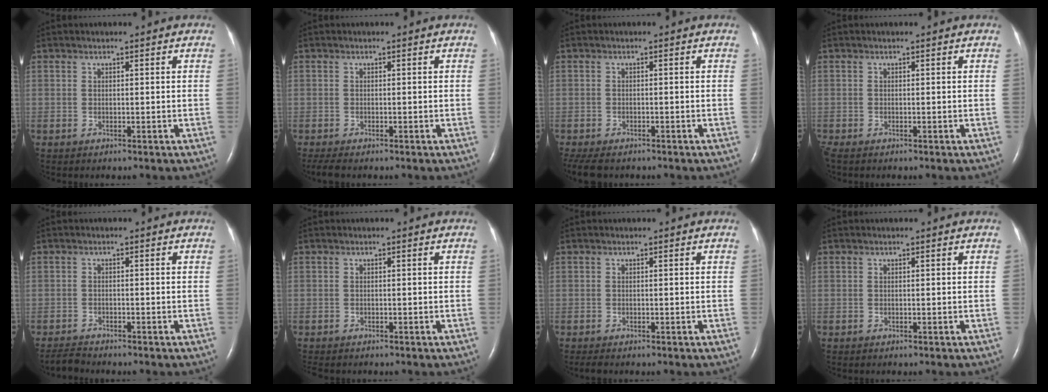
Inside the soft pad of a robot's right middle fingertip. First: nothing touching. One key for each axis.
{"total": 2.6, "fx": -2.1, "fy": 0.6, "fz": 1.4, "tx": -0.031, "ty": -0.010, "tz": -0.033}
{"total": 7.0, "fx": -5.4, "fy": 2.9, "fz": 3.3, "tx": -0.066, "ty": -0.010, "tz": -0.082}
{"total": 0.7, "fx": -0.7, "fy": 0.0, "fz": 0.3, "tx": -0.014, "ty": -0.005, "tz": -0.014}
{"total": 1.9, "fx": -1.9, "fy": 0.0, "fz": 0.0, "tx": -0.007, "ty": -0.012, "tz": -0.034}
{"total": 2.3, "fx": -1.9, "fy": 0.8, "fz": 0.9, "tx": -0.014, "ty": -0.005, "tz": -0.023}
{"total": 0.8, "fx": -0.7, "fy": 0.1, "fz": 0.4, "tx": -0.014, "ty": -0.004, "tz": -0.012}
{"total": 0.0}